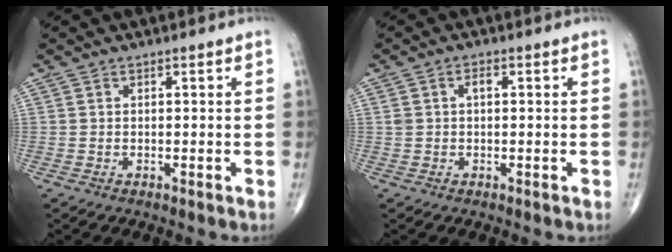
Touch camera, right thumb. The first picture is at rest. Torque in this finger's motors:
{"motor_torque": [0.23, 0.40, 0.52, 0.05, -0.05]}